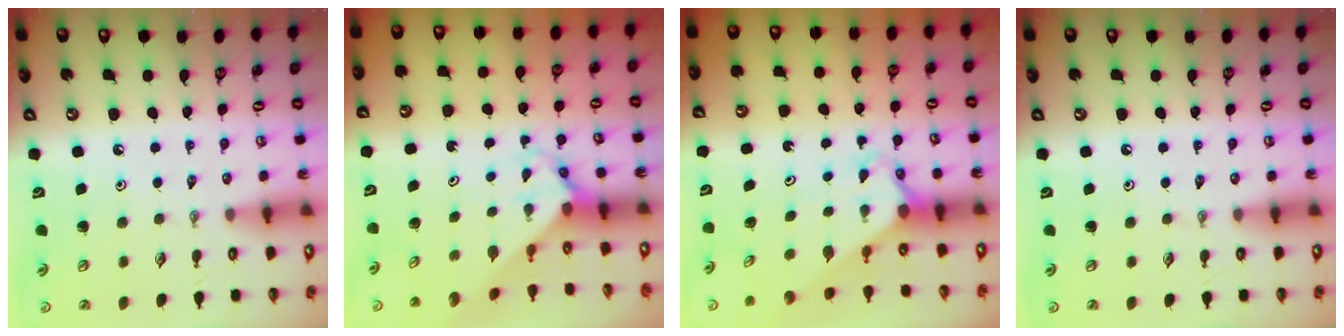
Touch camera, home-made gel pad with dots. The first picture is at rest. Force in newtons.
{"total": 3.5, "press": 3.5, "slide": 0.3}
{"total": 2.7, "press": 2.7, "slide": 0.1}
{"total": 0.0}